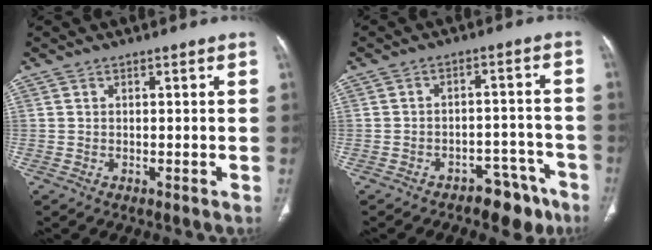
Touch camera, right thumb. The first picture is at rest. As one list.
[{"total": 7.8, "force": [-5.7, 4.2, 3.3], "torque": [-0.019, 0.056, -0.077]}]